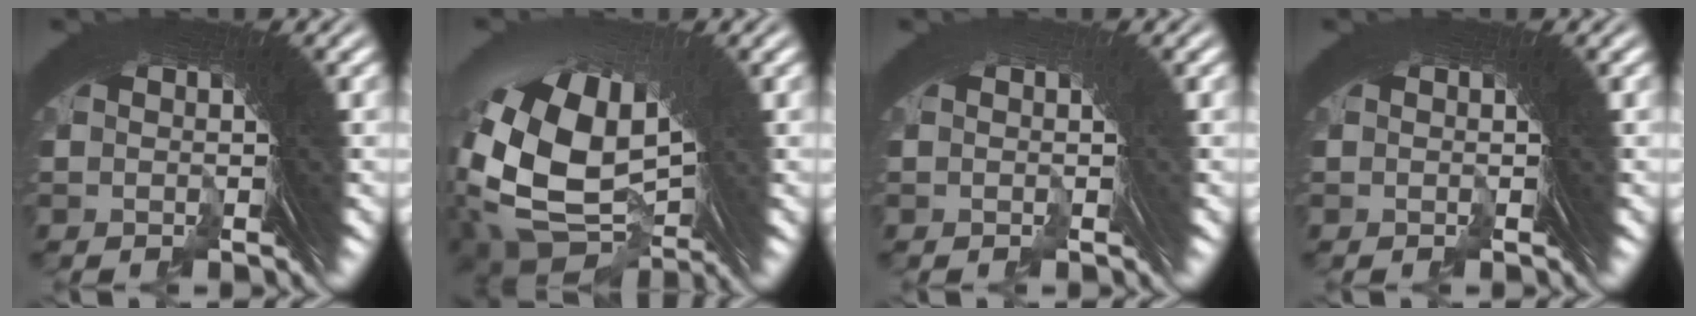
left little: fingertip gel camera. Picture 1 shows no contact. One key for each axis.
{"total": 10.4, "fx": -1.9, "fy": 7.4, "fz": 7.0, "tx": -0.170, "ty": -0.060, "tz": 0.002}
{"total": 1.0, "fx": -0.7, "fy": -0.5, "fz": -0.5, "tx": 0.014, "ty": 0.009, "tz": -0.012}
{"total": 0.0}